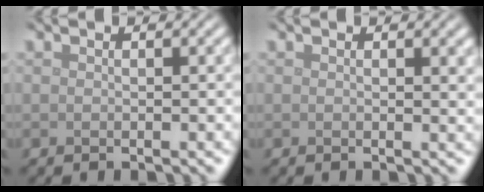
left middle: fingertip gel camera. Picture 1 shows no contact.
{"total": 1.1, "force": [0.6, 0.2, 0.9], "torque": [-0.007, 0.000, 0.009]}